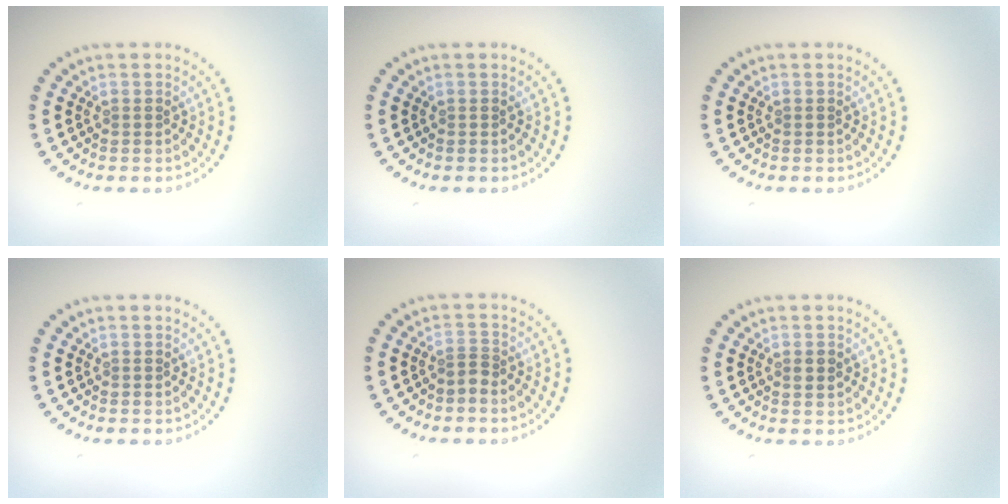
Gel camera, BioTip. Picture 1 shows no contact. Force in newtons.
{"total": 0.0}
{"total": 0.0}
{"total": 0.0}
{"total": 1.1, "press": 0.7, "slide": 0.8}
{"total": 1.1, "press": 1.1, "slide": 0.2}